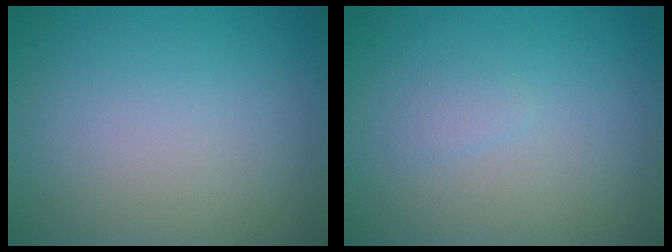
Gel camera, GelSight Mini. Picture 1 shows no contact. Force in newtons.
{"total": 0.7, "press": 0.7, "slide": 0.0}